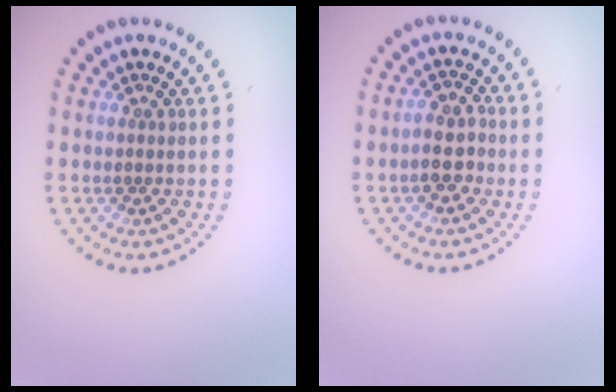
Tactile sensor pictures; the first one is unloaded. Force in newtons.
{"total": 2.6, "press": 2.4, "slide": 0.9}